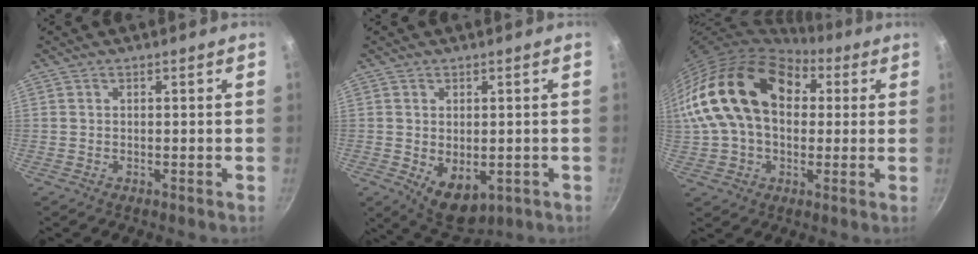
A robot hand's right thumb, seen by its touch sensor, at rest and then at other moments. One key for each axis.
{"total": 7.5, "fx": -1.3, "fy": 4.9, "fz": 5.6, "tx": -0.070, "ty": -0.014, "tz": -0.002}
{"total": 23.6, "fx": 5.3, "fy": 15.9, "fz": 16.7, "tx": -0.300, "ty": 0.032, "tz": 0.084}